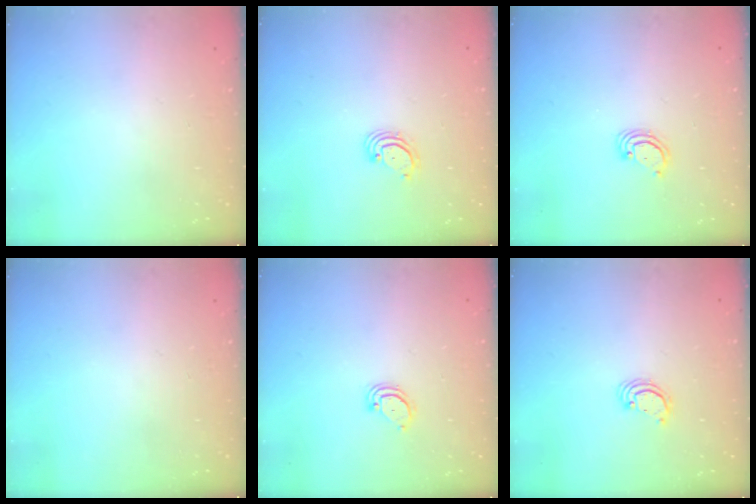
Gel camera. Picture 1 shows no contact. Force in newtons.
{"total": 3.0, "press": 3.0, "slide": 0.3}
{"total": 2.8, "press": 2.8, "slide": 0.3}
{"total": 0.0}
{"total": 3.0, "press": 3.0, "slide": 0.2}
{"total": 2.2, "press": 2.2, "slide": 0.2}